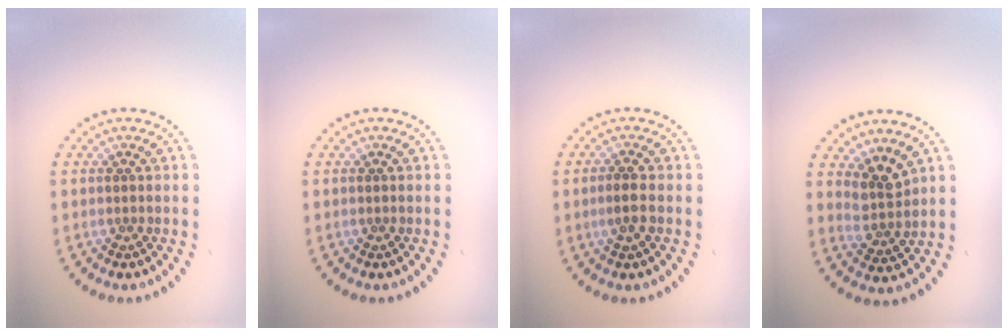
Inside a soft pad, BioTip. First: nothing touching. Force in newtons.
{"total": 0.0}
{"total": 1.8, "press": 1.7, "slide": 0.6}
{"total": 2.6, "press": 2.0, "slide": 1.7}